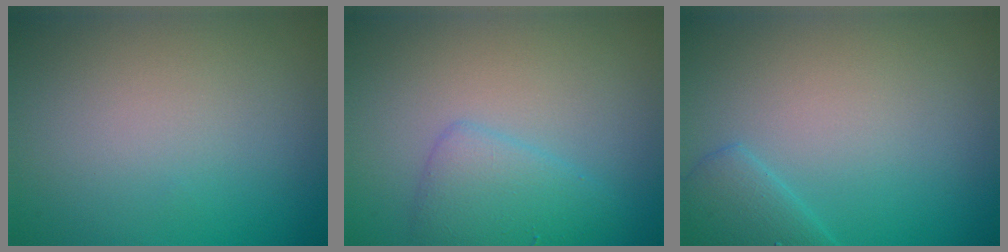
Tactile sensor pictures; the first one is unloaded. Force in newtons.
{"total": 2.8, "press": 2.8, "slide": 0.3}
{"total": 2.7, "press": 2.7, "slide": 0.2}